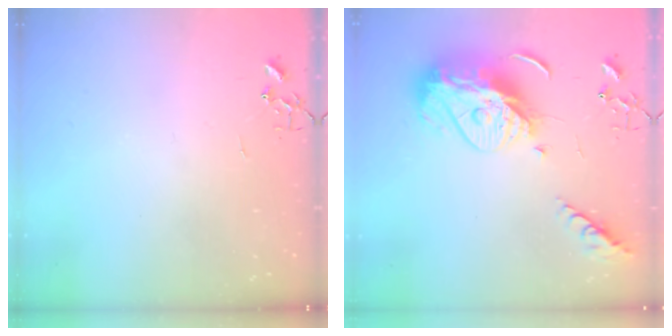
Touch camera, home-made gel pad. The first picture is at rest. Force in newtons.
{"total": 17.5, "press": 17.4, "slide": 1.6}